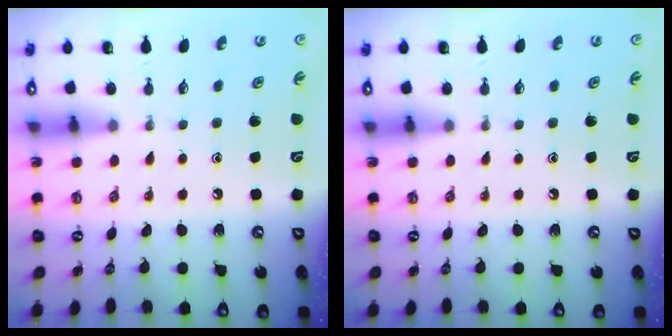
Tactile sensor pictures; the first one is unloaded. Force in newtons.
{"total": 0.0}